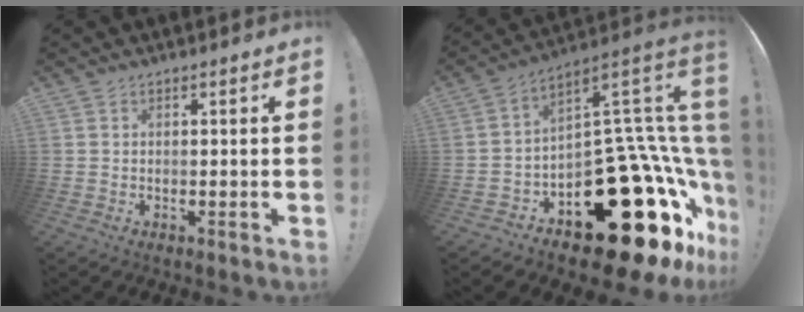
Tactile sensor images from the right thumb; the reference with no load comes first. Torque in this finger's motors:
{"motor_torque": [2.85, 2.16, 1.38, -1.39, 0.52]}